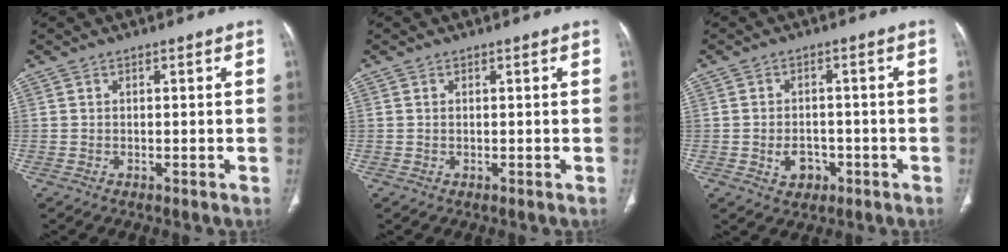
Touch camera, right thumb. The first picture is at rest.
{"total": 0.0}
{"total": 4.7, "force": [-1.6, 3.6, 2.5], "torque": [-0.028, 0.013, -0.017]}